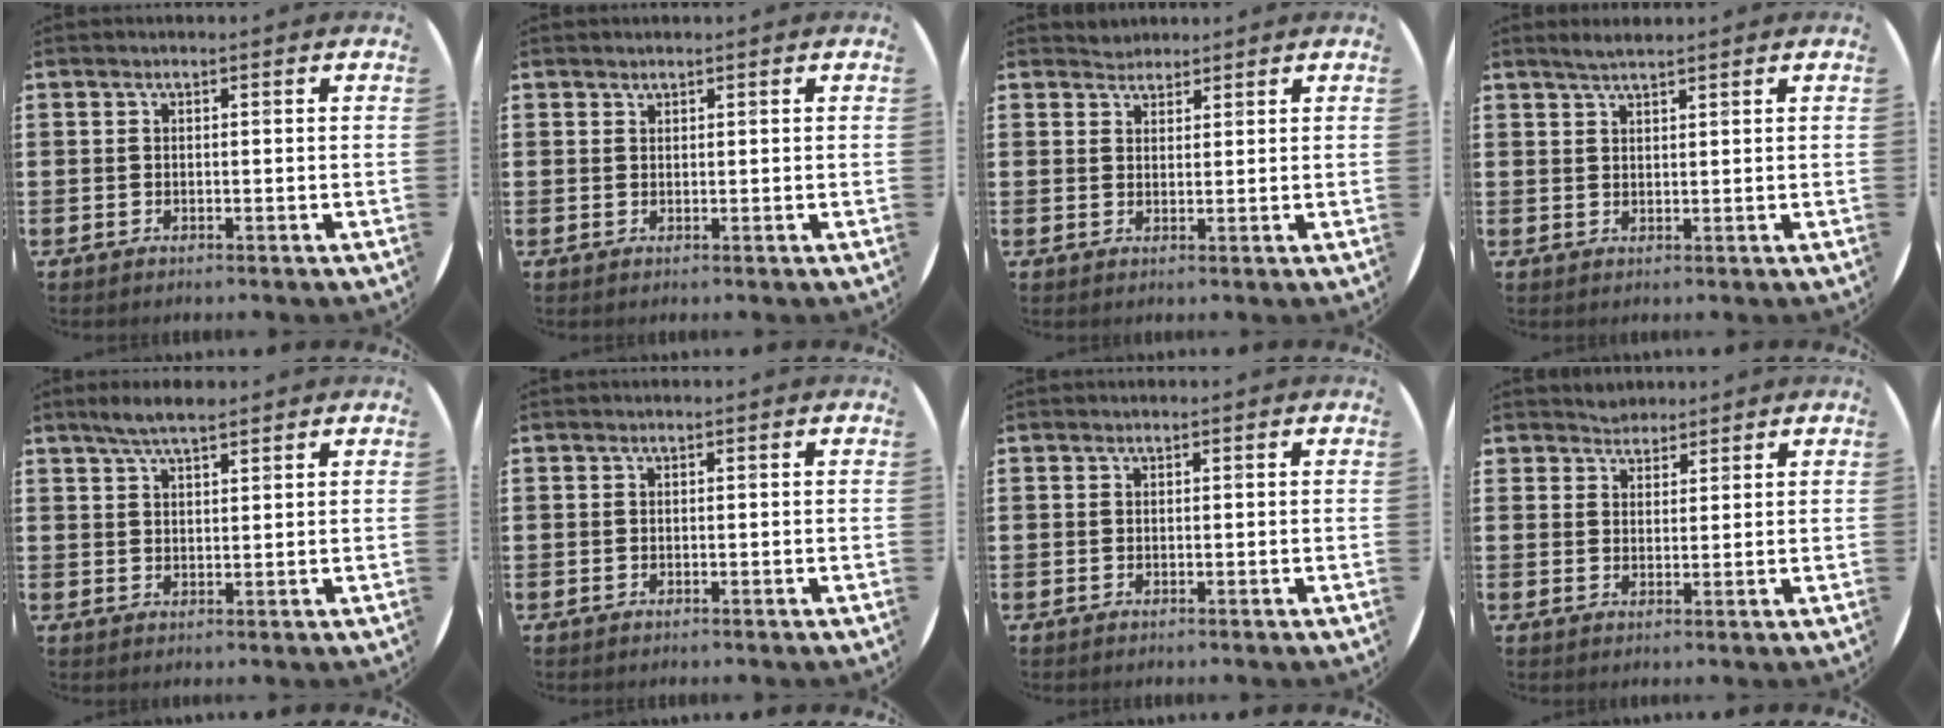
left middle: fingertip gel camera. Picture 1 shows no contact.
{"total": 0.6, "force": [0.6, 0.1, -0.1], "torque": [0.001, 0.002, 0.012]}
{"total": 1.9, "force": [1.8, 0.5, -0.3], "torque": [0.001, 0.005, 0.036]}
{"total": 1.9, "force": [1.7, 0.1, 0.8], "torque": [-0.018, 0.002, 0.031]}
{"total": 3.9, "force": [3.2, 0.7, 2.1], "torque": [-0.048, 0.002, 0.058]}
{"total": 0.0}
{"total": 0.0}
{"total": 2.6, "force": [2.4, 0.7, -0.4], "torque": [0.002, 0.001, 0.048]}